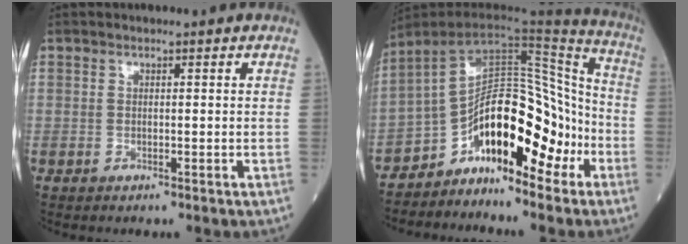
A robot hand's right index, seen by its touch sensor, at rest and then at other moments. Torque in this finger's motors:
{"motor_torque": [0.93, -0.71, 1.05, 0.21]}